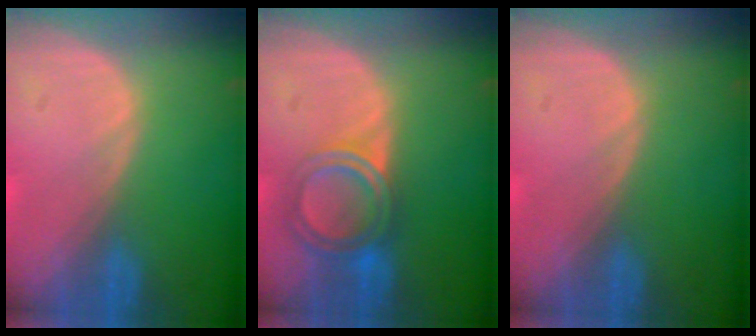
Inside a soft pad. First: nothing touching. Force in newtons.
{"total": 6.1, "press": 5.2, "slide": 3.2}
{"total": 0.6, "press": 0.0, "slide": 0.6}